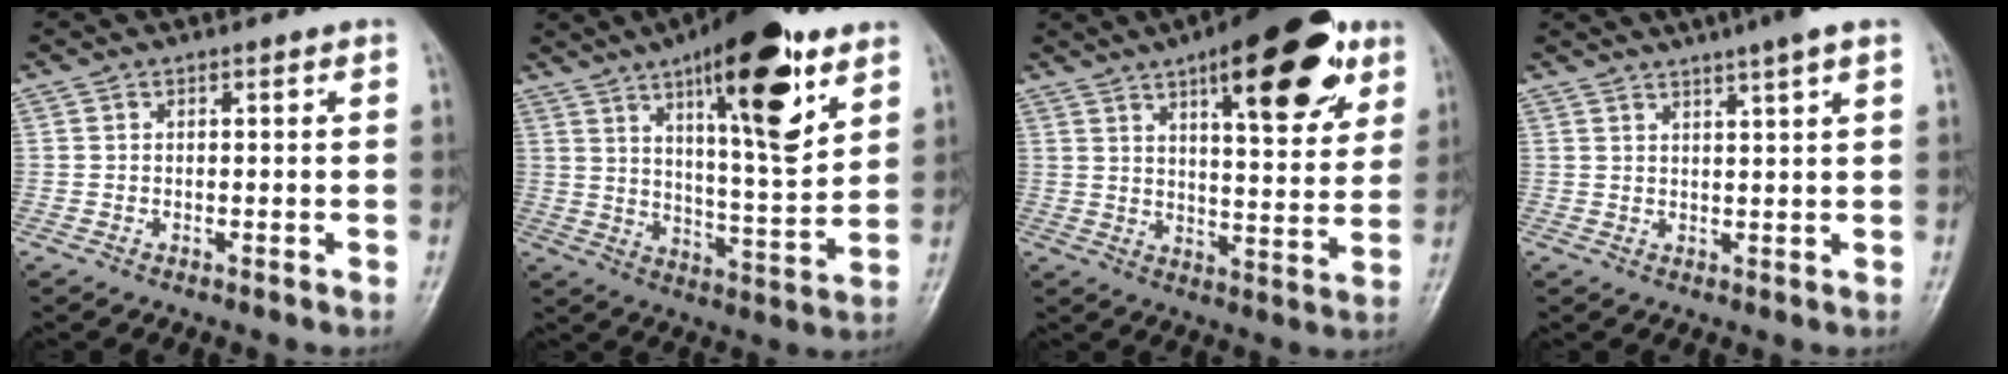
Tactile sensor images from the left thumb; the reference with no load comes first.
{"total": 20.3, "force": [10.6, 5.9, 16.3], "torque": [-0.214, -0.046, 0.162]}
{"total": 20.4, "force": [10.6, 7.2, 15.8], "torque": [-0.188, -0.031, 0.151]}
{"total": 6.5, "force": [4.7, 0.2, 4.6], "torque": [-0.064, 0.008, 0.069]}